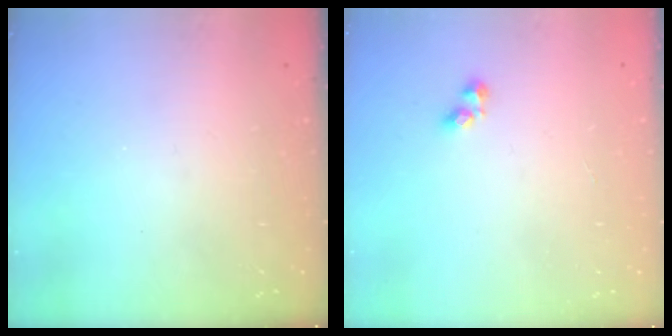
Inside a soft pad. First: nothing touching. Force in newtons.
{"total": 3.5, "press": 3.3, "slide": 1.1}